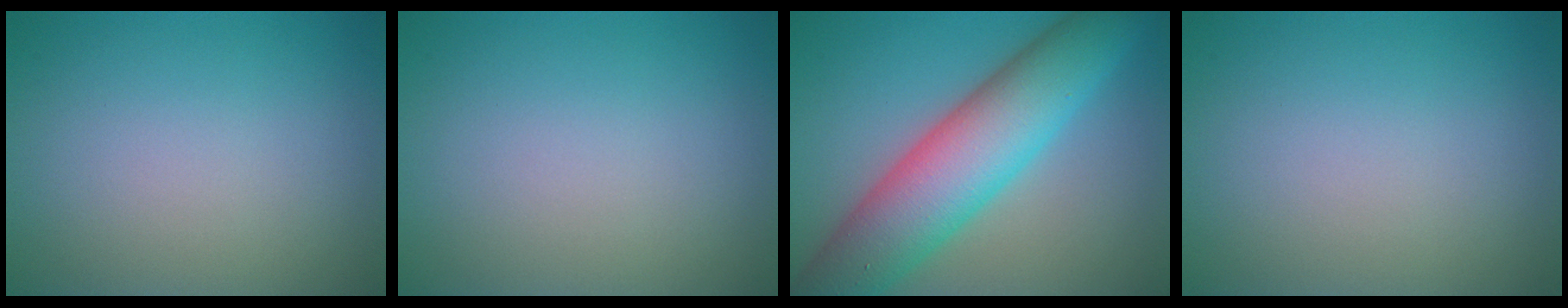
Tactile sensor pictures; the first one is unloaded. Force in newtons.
{"total": 0.0}
{"total": 10.3, "press": 10.3, "slide": 0.4}
{"total": 0.0}